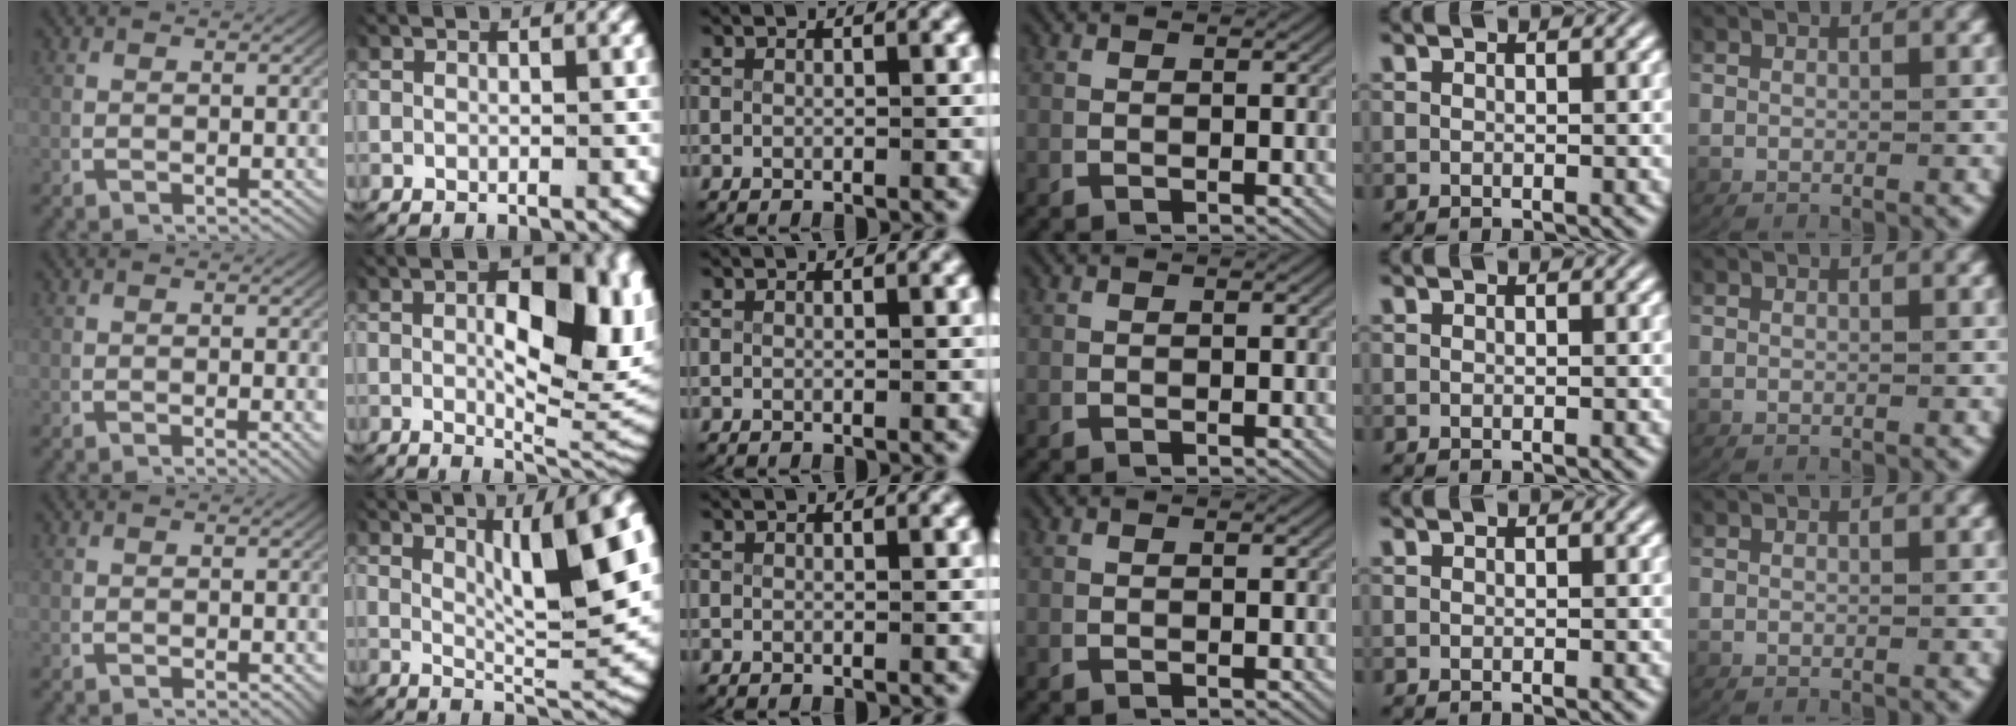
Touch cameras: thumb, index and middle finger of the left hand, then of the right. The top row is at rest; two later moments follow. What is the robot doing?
{"motion": "lift_and_place", "object": "plastic wrap"}